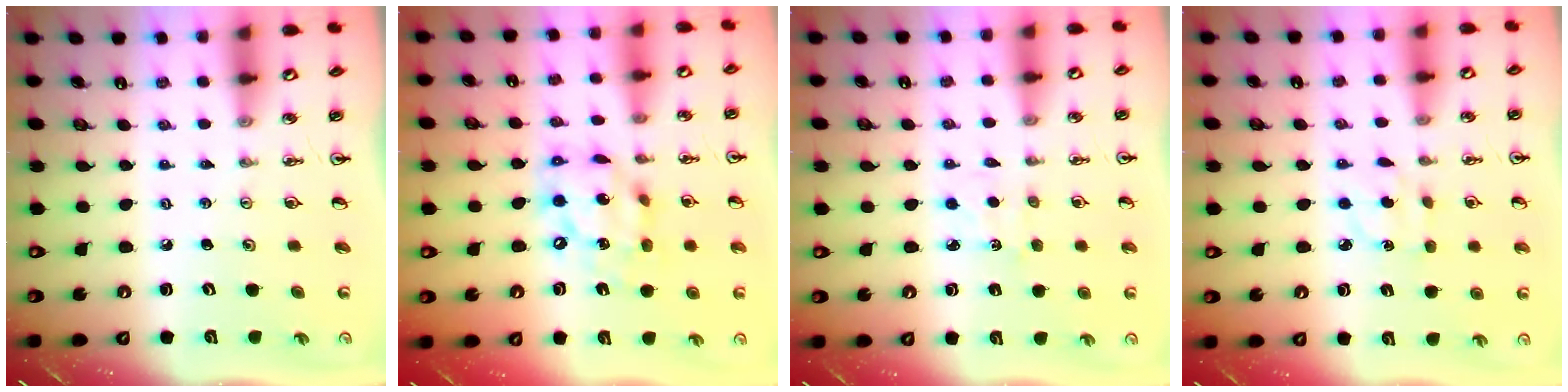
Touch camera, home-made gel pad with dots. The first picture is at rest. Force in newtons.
{"total": 13.1, "press": 13.1, "slide": 0.9}
{"total": 4.2, "press": 4.1, "slide": 0.5}
{"total": 4.1, "press": 4.1, "slide": 0.6}